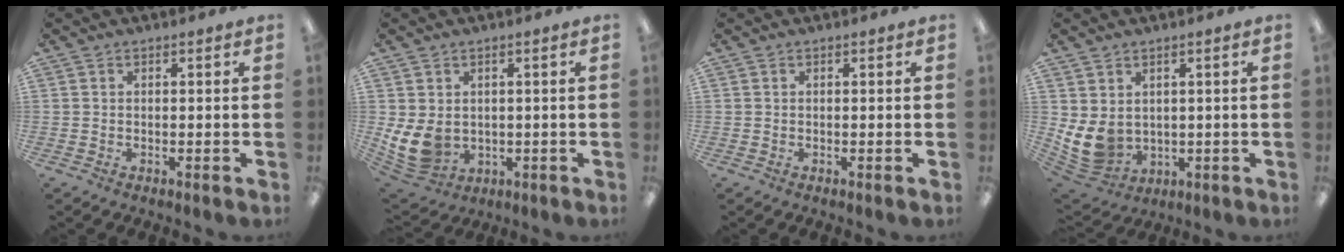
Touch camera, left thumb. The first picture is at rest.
{"total": 8.5, "force": [0.5, 6.6, 5.3], "torque": [-0.125, -0.008, 0.015]}
{"total": 0.0}
{"total": 8.6, "force": [1.2, 6.7, 5.3], "torque": [-0.130, -0.018, 0.030]}